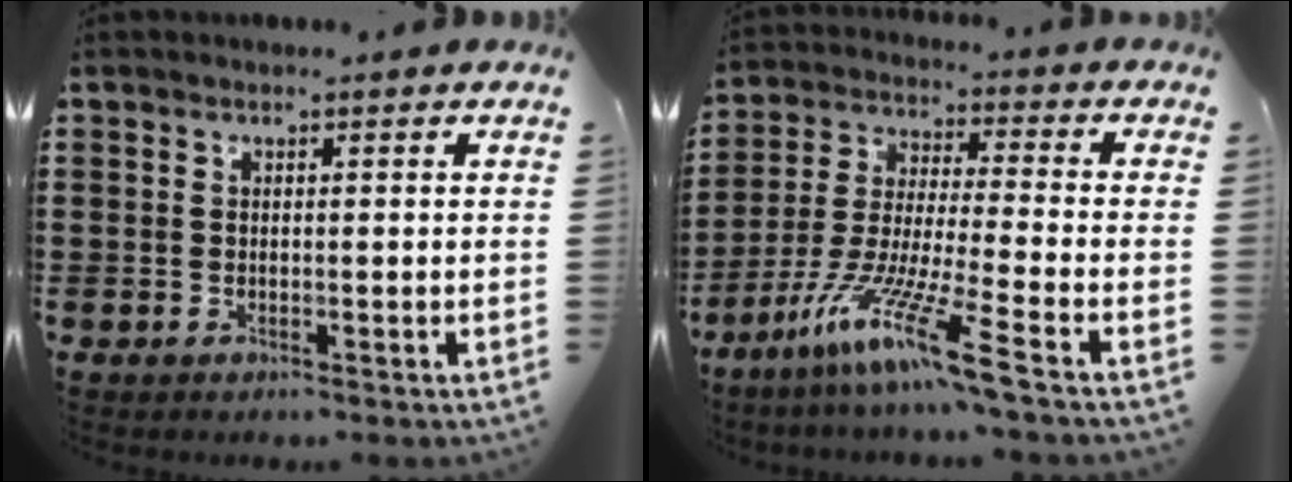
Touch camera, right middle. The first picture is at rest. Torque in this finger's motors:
{"motor_torque": [2.14, 0.00, 0.65, 0.21]}